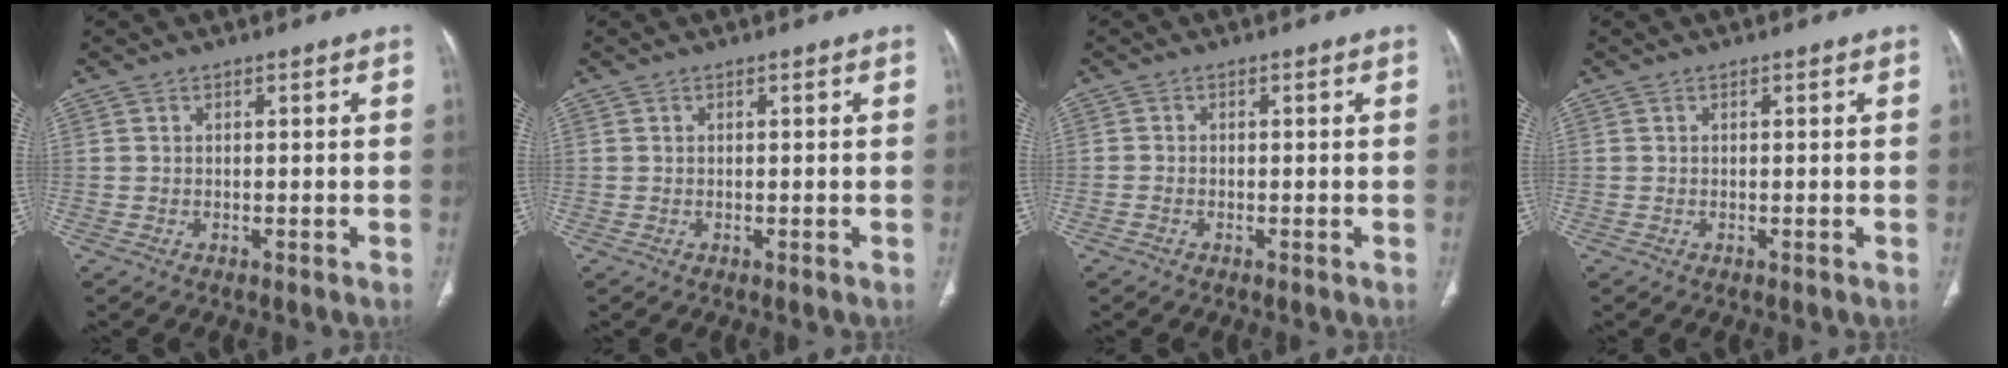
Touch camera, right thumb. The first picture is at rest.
{"total": 0.0}
{"total": 0.7, "force": [-0.5, 0.4, 0.3], "torque": [-0.006, 0.003, -0.012]}
{"total": 0.0}